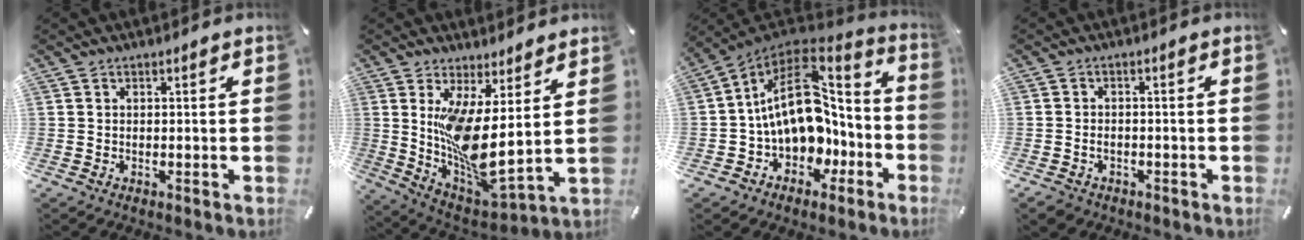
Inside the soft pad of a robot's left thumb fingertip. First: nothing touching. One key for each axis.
{"total": 12.9, "fx": 3.0, "fy": 4.0, "fz": 11.8, "tx": -0.238, "ty": -0.062, "tz": 0.058}
{"total": 18.8, "fx": 1.7, "fy": 13.8, "fz": 12.6, "tx": -0.209, "ty": -0.022, "tz": 0.037}
{"total": 2.6, "fx": -1.2, "fy": 2.0, "fz": 1.1, "tx": -0.027, "ty": 0.002, "tz": -0.027}